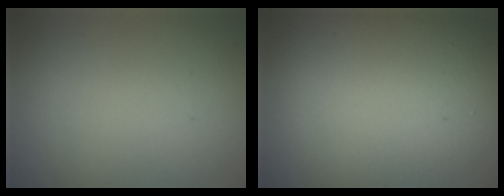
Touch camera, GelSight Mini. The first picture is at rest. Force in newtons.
{"total": 18.4, "press": 18.4, "slide": 0.8}